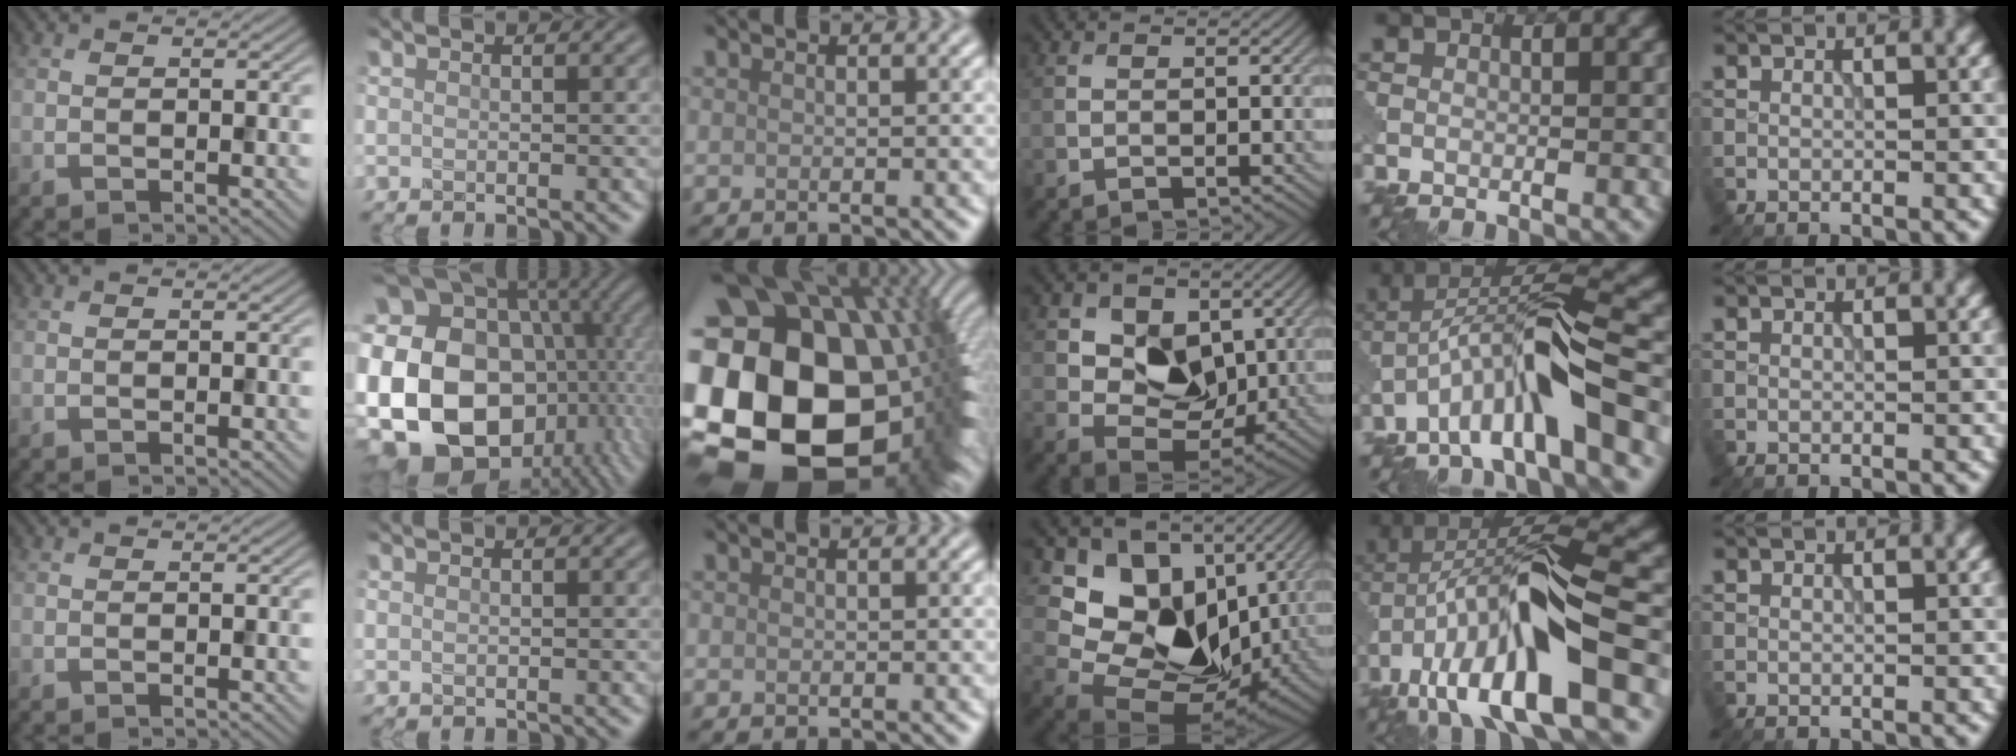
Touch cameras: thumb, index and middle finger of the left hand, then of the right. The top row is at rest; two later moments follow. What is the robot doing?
{"motion": "extract", "object": "pin"}